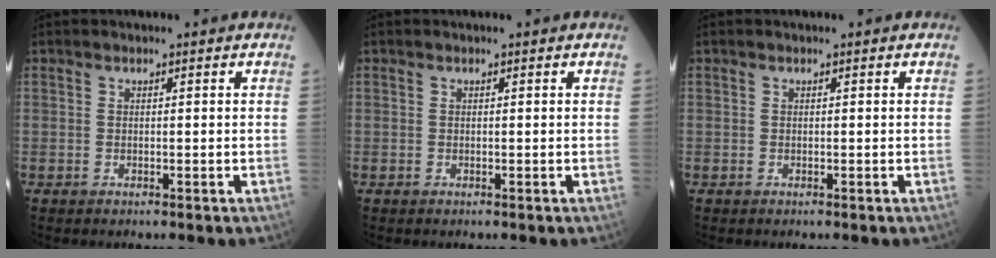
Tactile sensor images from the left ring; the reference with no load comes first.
{"total": 0.0}
{"total": 0.0}